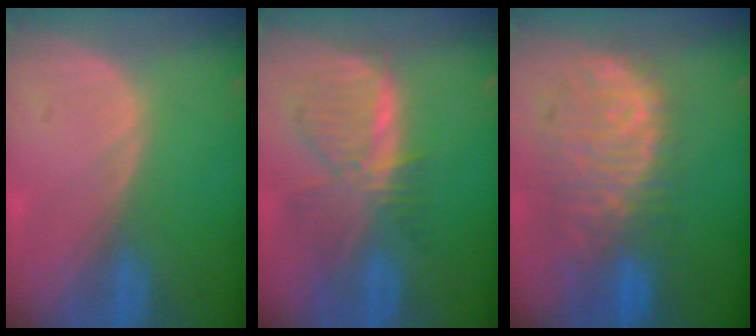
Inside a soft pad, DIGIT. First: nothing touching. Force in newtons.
{"total": 8.3, "press": 7.2, "slide": 4.0}
{"total": 11.1, "press": 9.6, "slide": 5.6}